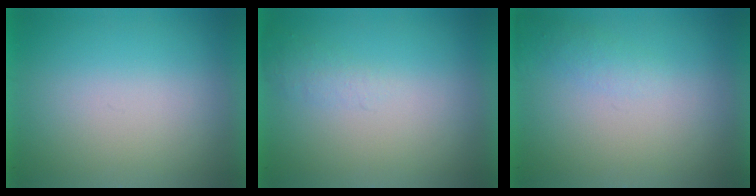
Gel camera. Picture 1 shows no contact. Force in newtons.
{"total": 1.0}
{"total": 1.3}